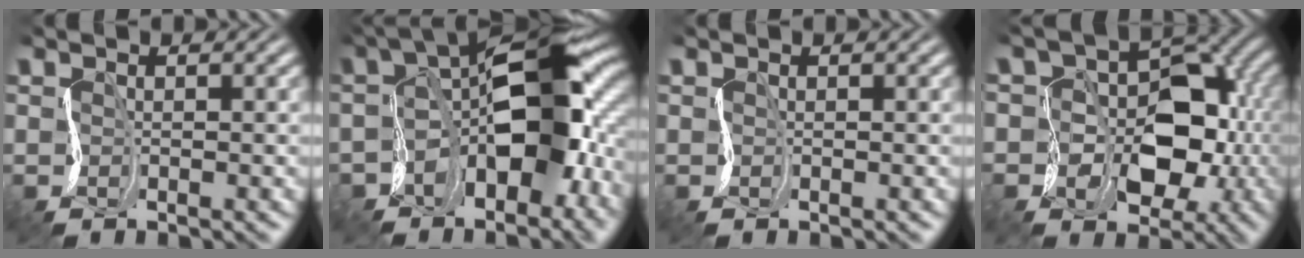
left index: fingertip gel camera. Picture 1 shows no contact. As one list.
[{"total": 11.8, "force": [-1.2, 5.7, 10.3], "torque": [-0.150, 0.016, -0.029]}, {"total": 0.0}, {"total": 7.9, "force": [-1.4, 5.6, 5.3], "torque": [-0.073, 0.001, -0.015]}]